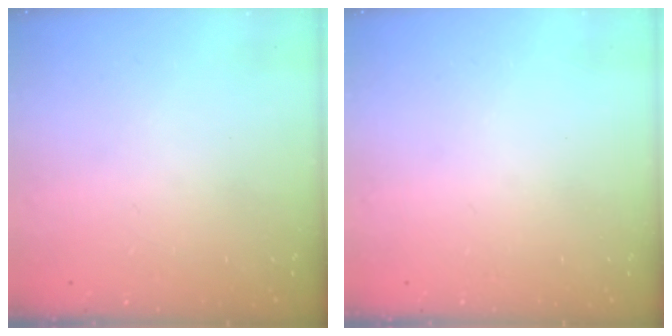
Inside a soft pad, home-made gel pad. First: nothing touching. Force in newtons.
{"total": 0.0}